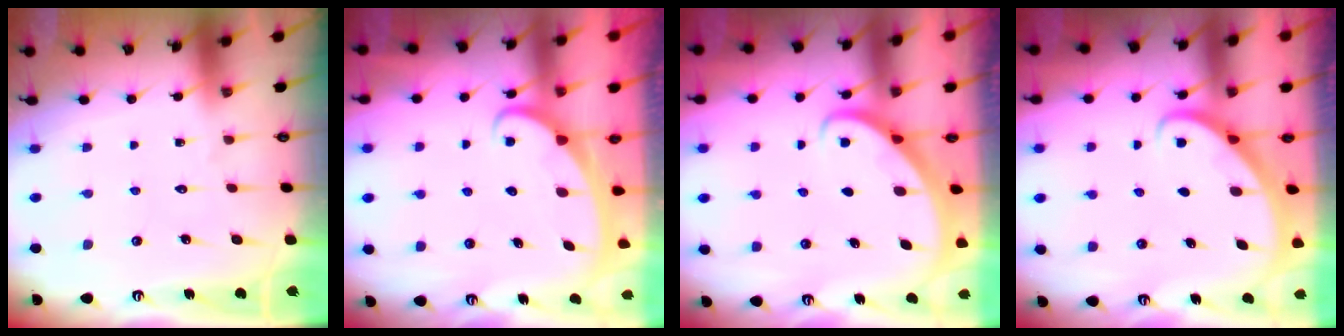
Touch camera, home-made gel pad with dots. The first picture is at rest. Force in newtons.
{"total": 2.5, "press": 2.5, "slide": 0.4}
{"total": 2.7, "press": 2.7, "slide": 0.2}
{"total": 2.9, "press": 2.9, "slide": 0.2}